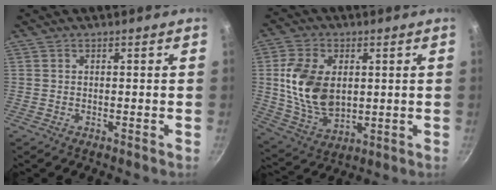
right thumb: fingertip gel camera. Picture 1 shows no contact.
{"total": 14.4, "force": [1.8, 9.6, 10.6], "torque": [-0.183, -0.019, 0.042]}